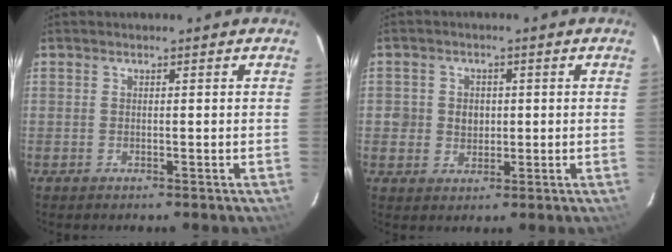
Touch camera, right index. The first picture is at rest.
{"total": 4.2, "force": [-0.1, 4.0, 1.4], "torque": [-0.029, 0.009, 0.001]}